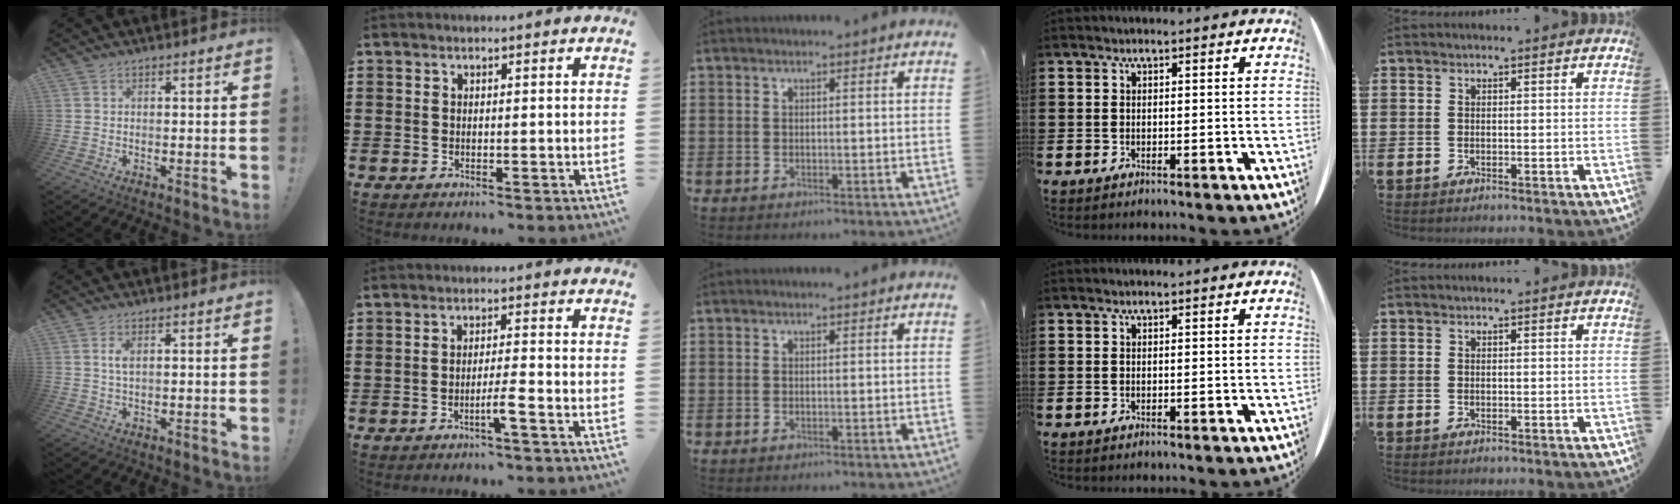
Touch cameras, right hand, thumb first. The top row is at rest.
{"thumb": {"total": 2.4, "force": [0.6, 0.8, 2.2], "torque": [-0.037, 0.000, 0.008]}, "index": {"total": 3.4, "force": [-1.5, -0.4, 3.0], "torque": [-0.058, -0.010, -0.032]}}